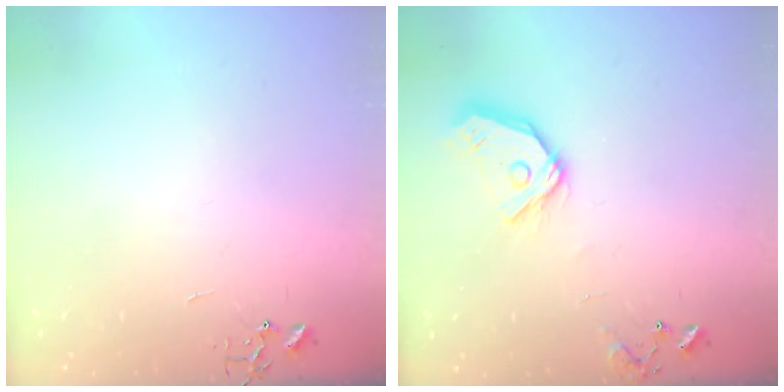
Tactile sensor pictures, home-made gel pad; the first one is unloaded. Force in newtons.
{"total": 13.4, "press": 13.2, "slide": 1.8}